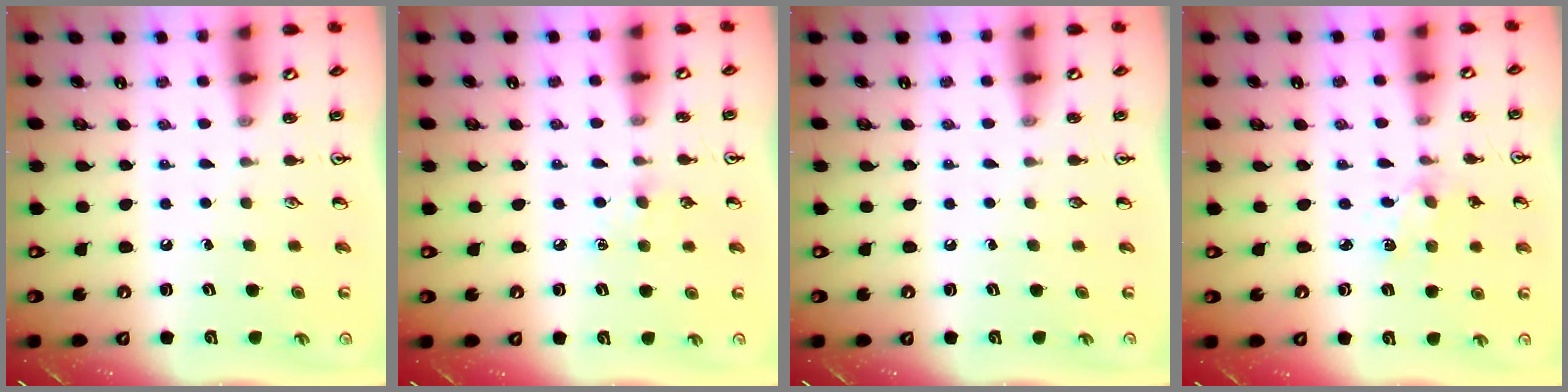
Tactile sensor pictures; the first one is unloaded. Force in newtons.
{"total": 5.2, "press": 5.1, "slide": 0.8}
{"total": 0.0}
{"total": 2.7, "press": 2.7, "slide": 0.4}